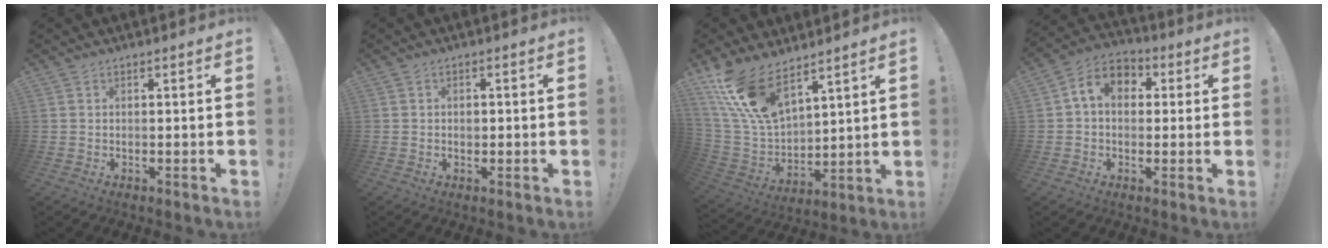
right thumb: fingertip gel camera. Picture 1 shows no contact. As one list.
[{"total": 1.5, "force": [-0.5, 1.2, 0.7], "torque": [-0.007, 0.003, -0.011]}, {"total": 16.2, "force": [11.7, 6.9, 8.9], "torque": [-0.191, -0.076, 0.221]}, {"total": 10.0, "force": [2.2, 7.4, 6.4], "torque": [-0.104, 0.015, 0.047]}]